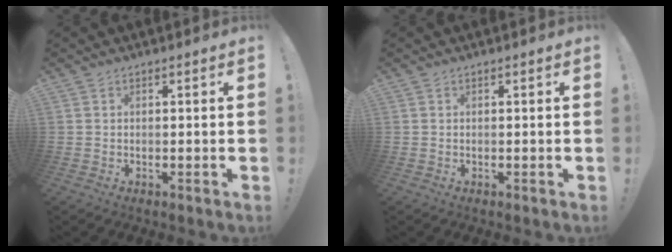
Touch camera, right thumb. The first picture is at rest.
{"total": 0.0}